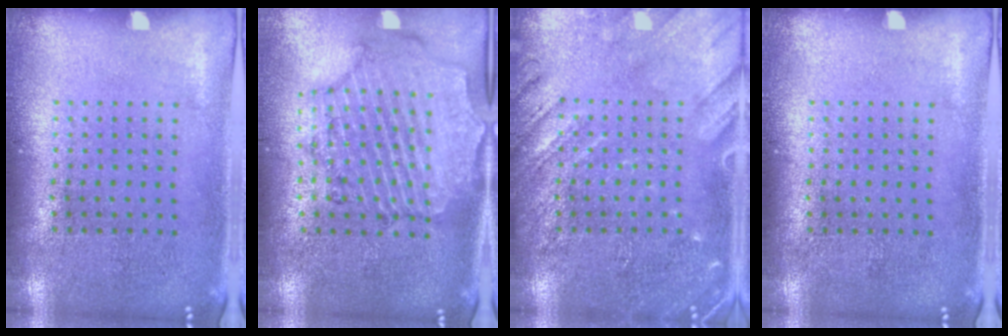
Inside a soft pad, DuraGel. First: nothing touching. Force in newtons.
{"total": 1.7, "press": 1.6, "slide": 0.3}
{"total": 2.9, "press": 2.8, "slide": 0.3}
{"total": 0.0}